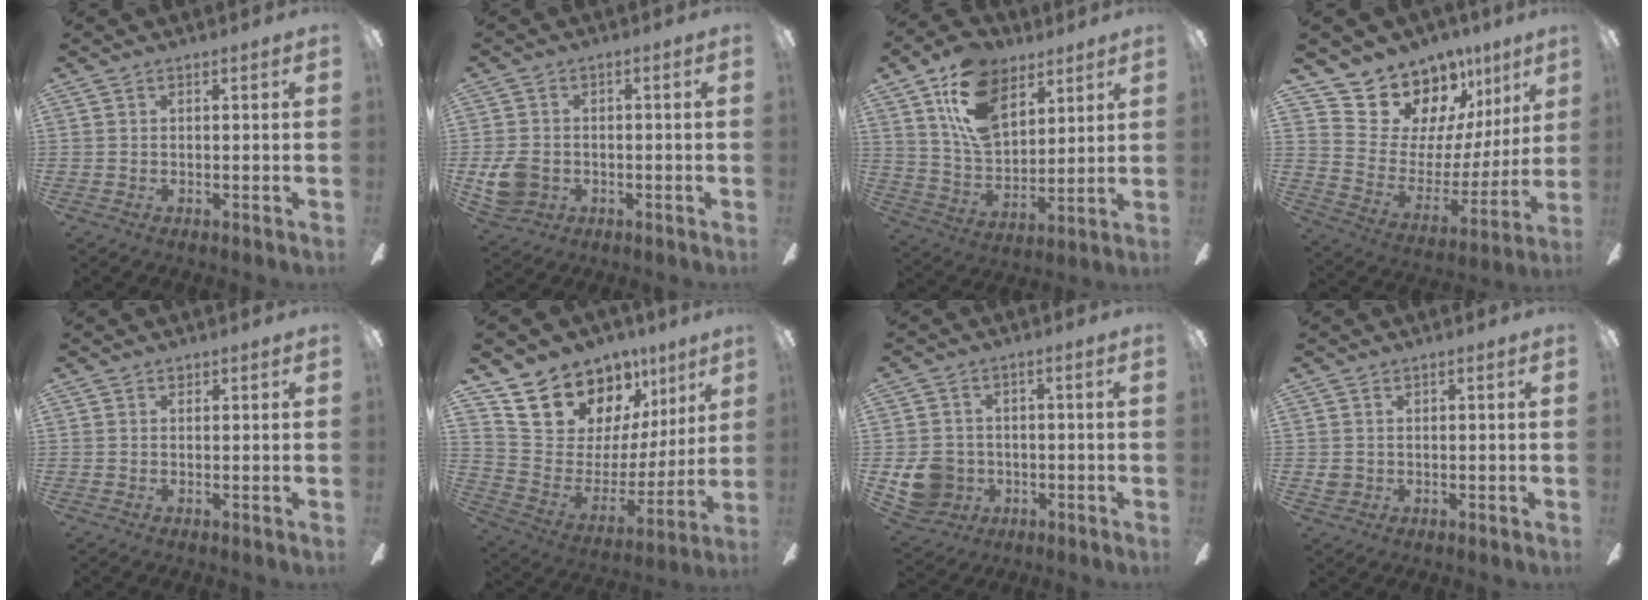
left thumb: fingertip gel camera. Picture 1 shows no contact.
{"total": 7.2, "force": [-1.4, 6.0, 3.8], "torque": [-0.082, 0.015, -0.025]}
{"total": 16.7, "force": [9.6, 10.1, 9.2], "torque": [-0.171, -0.026, 0.183]}
{"total": 15.8, "force": [13.0, 8.4, 3.2], "torque": [-0.074, -0.116, 0.248]}
{"total": 0.6, "force": [0.4, 0.4, 0.1], "torque": [-0.002, 0.001, 0.008]}
{"total": 18.3, "force": [12.8, 11.6, 6.0], "torque": [-0.107, -0.088, 0.250]}
{"total": 8.7, "force": [-1.7, 8.0, 3.0], "torque": [-0.074, 0.012, -0.027]}
{"total": 1.7, "force": [0.4, 1.6, 0.5], "torque": [-0.010, 0.003, 0.007]}